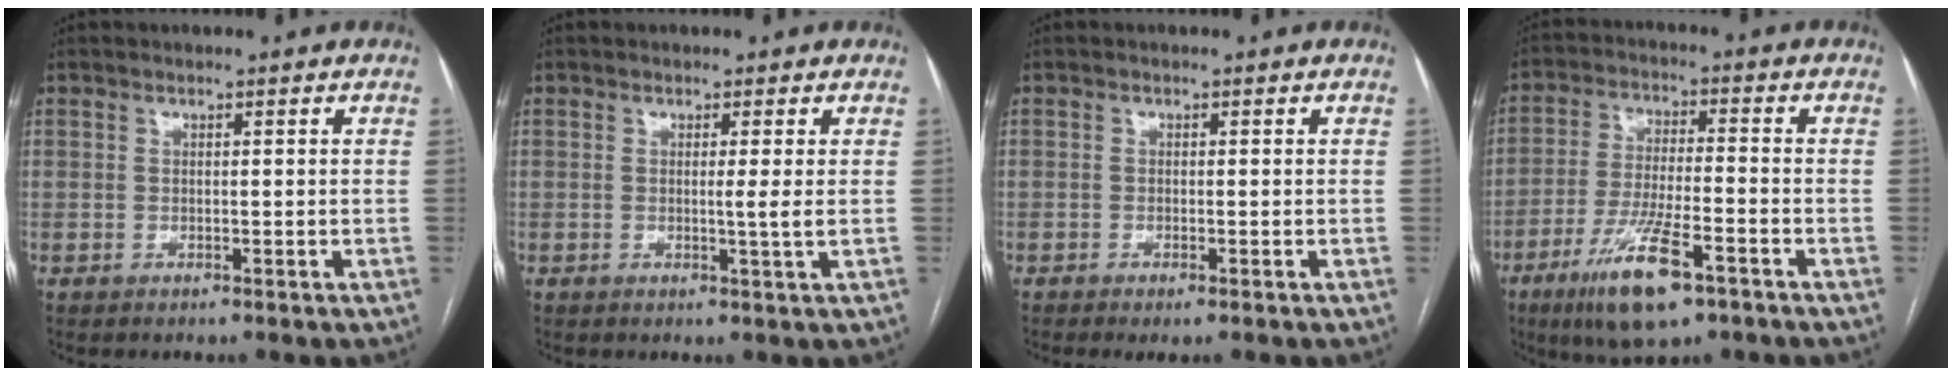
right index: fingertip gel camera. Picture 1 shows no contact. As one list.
[{"total": 1.9, "force": [0.1, -0.6, 1.8], "torque": [-0.028, -0.005, 0.000]}, {"total": 1.4, "force": [-0.9, 0.2, 1.1], "torque": [-0.017, -0.004, -0.013]}, {"total": 12.0, "force": [-6.9, 2.4, 9.6], "torque": [-0.188, -0.020, -0.117]}]